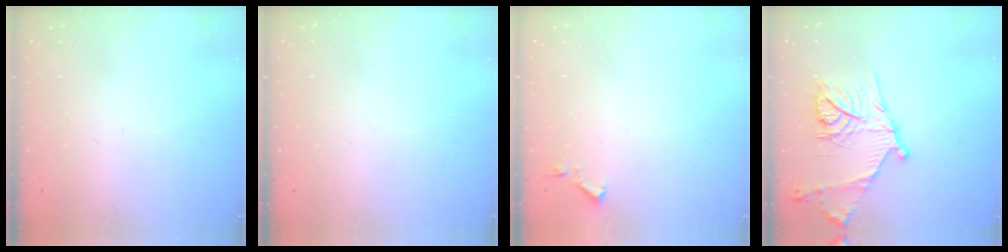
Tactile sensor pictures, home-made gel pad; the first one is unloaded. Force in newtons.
{"total": 0.0}
{"total": 3.5, "press": 3.4, "slide": 0.6}
{"total": 17.5, "press": 17.5, "slide": 1.2}